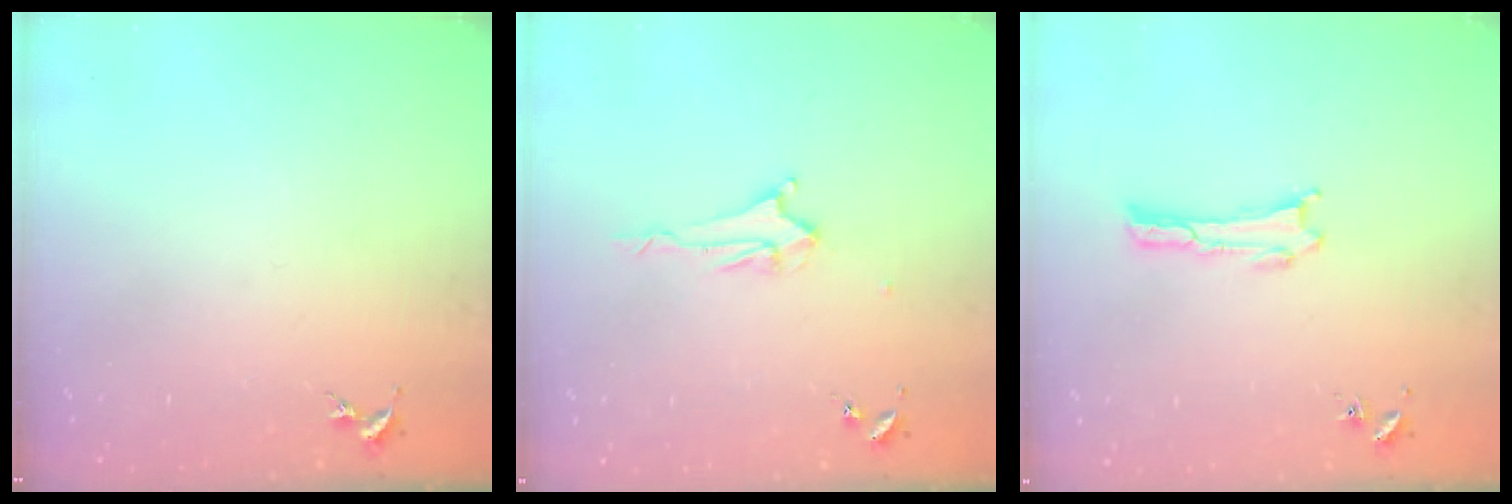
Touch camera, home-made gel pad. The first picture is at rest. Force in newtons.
{"total": 2.2, "press": 2.2, "slide": 0.3}
{"total": 0.0}